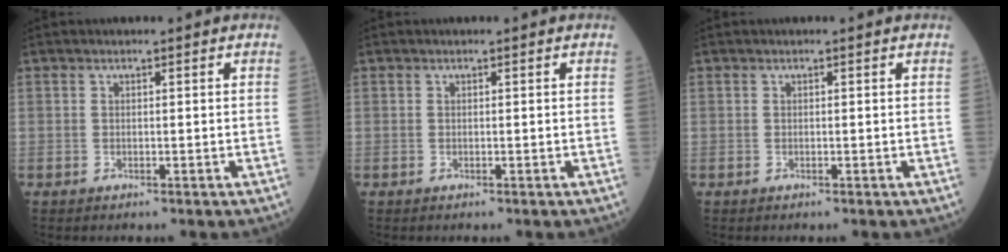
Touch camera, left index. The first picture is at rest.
{"total": 0.0}
{"total": 0.0}